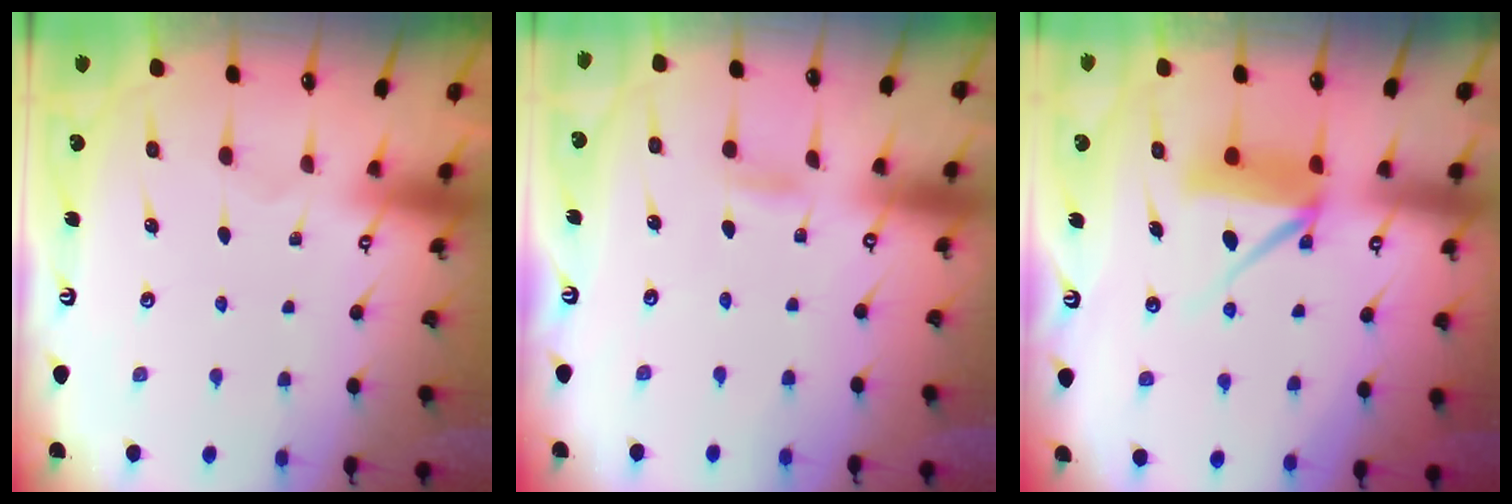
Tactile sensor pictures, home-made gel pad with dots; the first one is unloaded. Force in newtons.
{"total": 4.6, "press": 4.6, "slide": 0.5}
{"total": 8.9, "press": 8.9, "slide": 0.9}